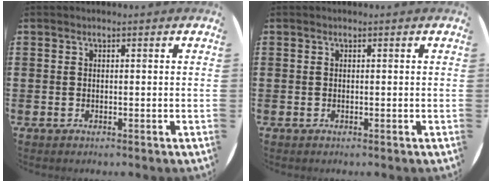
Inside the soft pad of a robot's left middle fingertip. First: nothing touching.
{"total": 0.0}